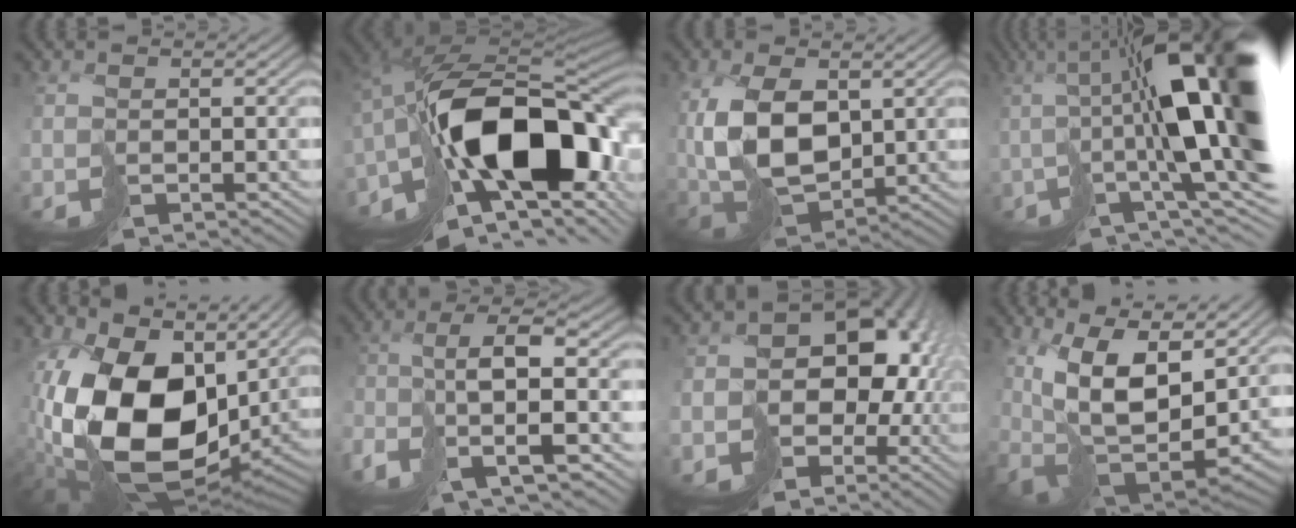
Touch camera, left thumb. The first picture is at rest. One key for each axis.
{"total": 18.7, "fx": -3.9, "fy": 9.9, "fz": 15.4, "tx": -0.287, "ty": -0.024, "tz": -0.044}
{"total": 11.1, "fx": 3.0, "fy": 6.3, "fz": 8.7, "tx": -0.213, "ty": 0.004, "tz": 0.064}
{"total": 16.5, "fx": 1.6, "fy": 4.0, "fz": 15.9, "tx": -0.258, "ty": 0.000, "tz": 0.039}
{"total": 18.9, "fx": 3.9, "fy": 12.6, "fz": 13.5, "tx": -0.314, "ty": -0.030, "tz": 0.088}
{"total": 8.9, "fx": -3.1, "fy": 2.3, "fz": 8.0, "tx": -0.166, "ty": 0.002, "tz": -0.061}
{"total": 12.5, "fx": -2.5, "fy": 9.9, "fz": 7.2, "tx": -0.110, "ty": -0.029, "tz": -0.032}
{"total": 16.4, "fx": 7.6, "fy": 7.1, "fz": 12.7, "tx": -0.245, "ty": 0.013, "tz": 0.144}